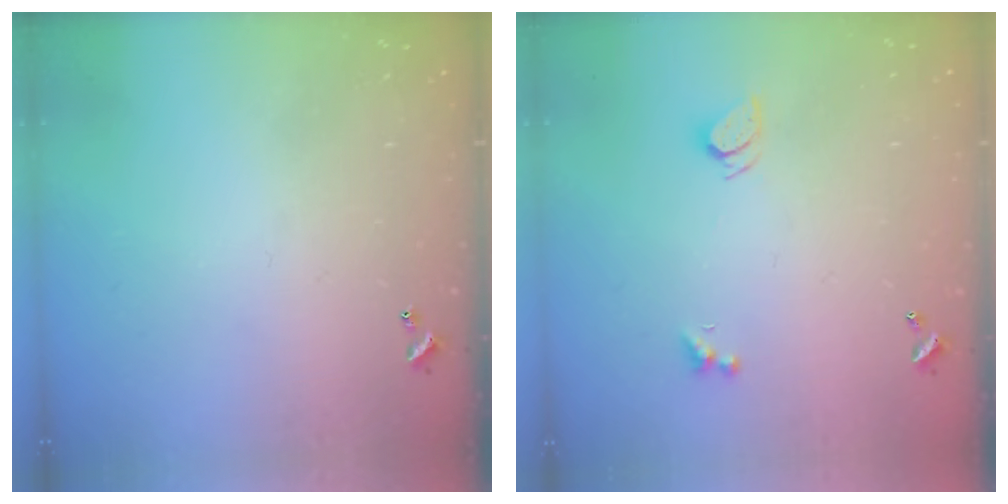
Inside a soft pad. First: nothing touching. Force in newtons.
{"total": 2.1, "press": 2.1, "slide": 0.3}